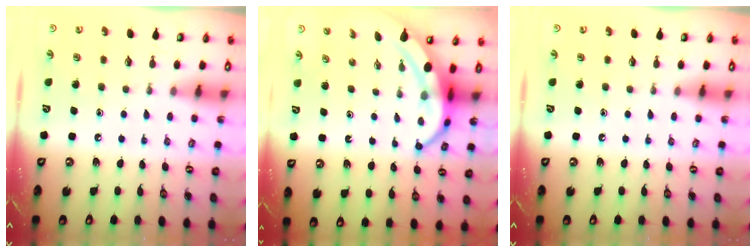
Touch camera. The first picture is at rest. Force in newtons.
{"total": 6.1, "press": 6.1, "slide": 0.6}
{"total": 0.0}